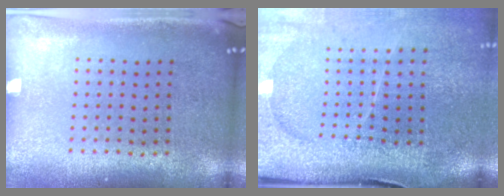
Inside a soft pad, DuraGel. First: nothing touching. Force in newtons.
{"total": 4.6, "press": 3.6, "slide": 2.8}